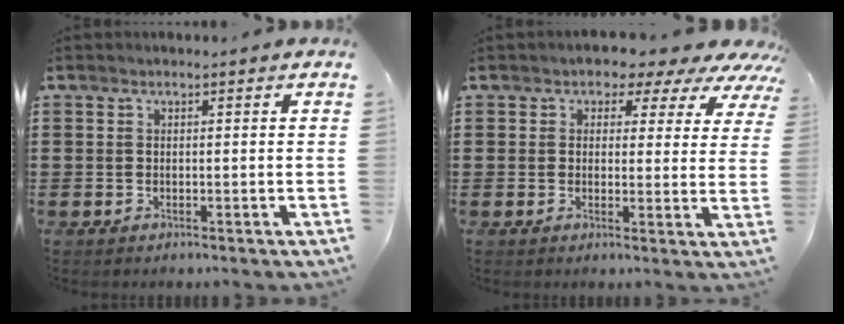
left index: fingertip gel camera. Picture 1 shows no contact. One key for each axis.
{"total": 3.4, "fx": 2.4, "fy": 2.1, "fz": 0.9, "tx": -0.023, "ty": -0.015, "tz": 0.035}